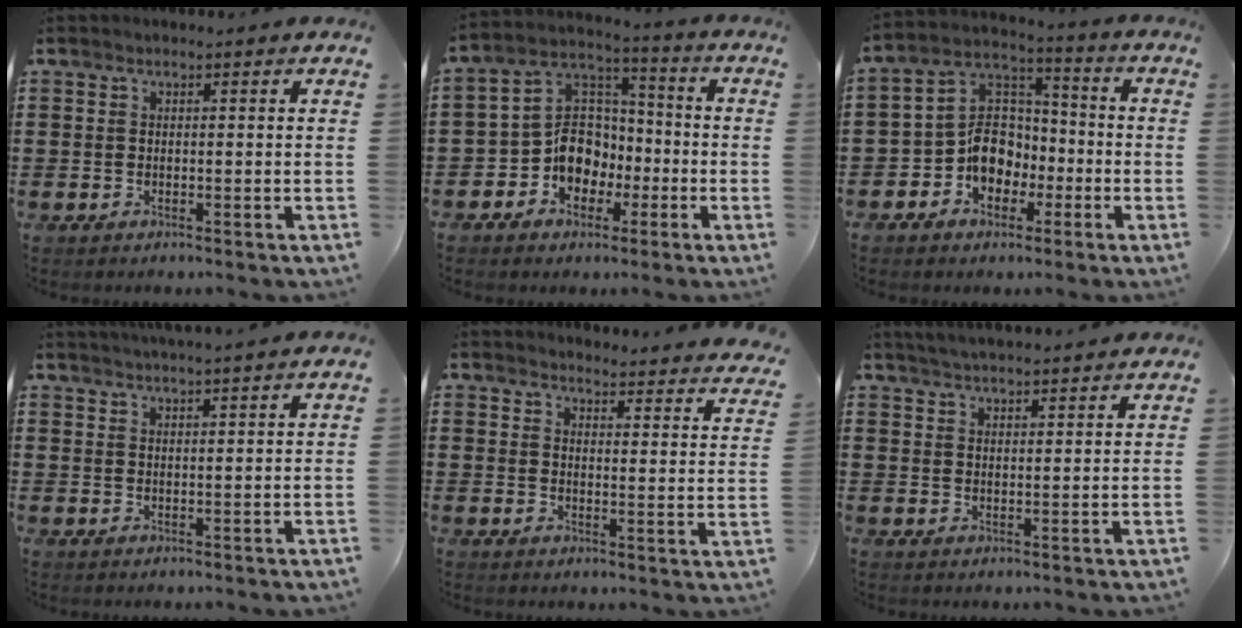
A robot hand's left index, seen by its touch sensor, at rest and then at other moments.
{"total": 8.1, "force": [-2.7, 7.1, 3.0], "torque": [-0.097, 0.005, -0.057]}
{"total": 8.0, "force": [-2.6, 6.4, 4.0], "torque": [-0.110, 0.008, -0.057]}
{"total": 1.9, "force": [1.8, -0.5, 0.4], "torque": [-0.011, -0.002, 0.035]}
{"total": 3.7, "force": [3.6, 0.0, 0.6], "torque": [-0.020, -0.027, 0.062]}
{"total": 3.0, "force": [2.9, -0.4, 0.1], "torque": [-0.010, -0.008, 0.055]}